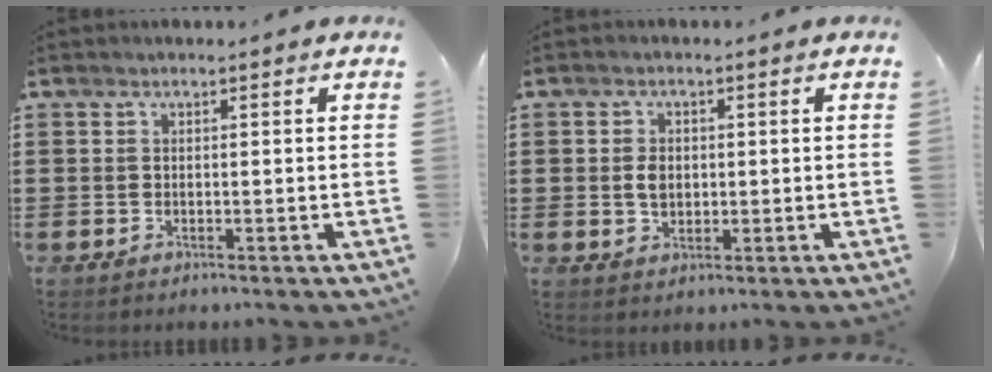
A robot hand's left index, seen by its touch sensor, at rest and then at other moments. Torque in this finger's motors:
{"motor_torque": [0.54, 0.49, 0.18, 0.07]}